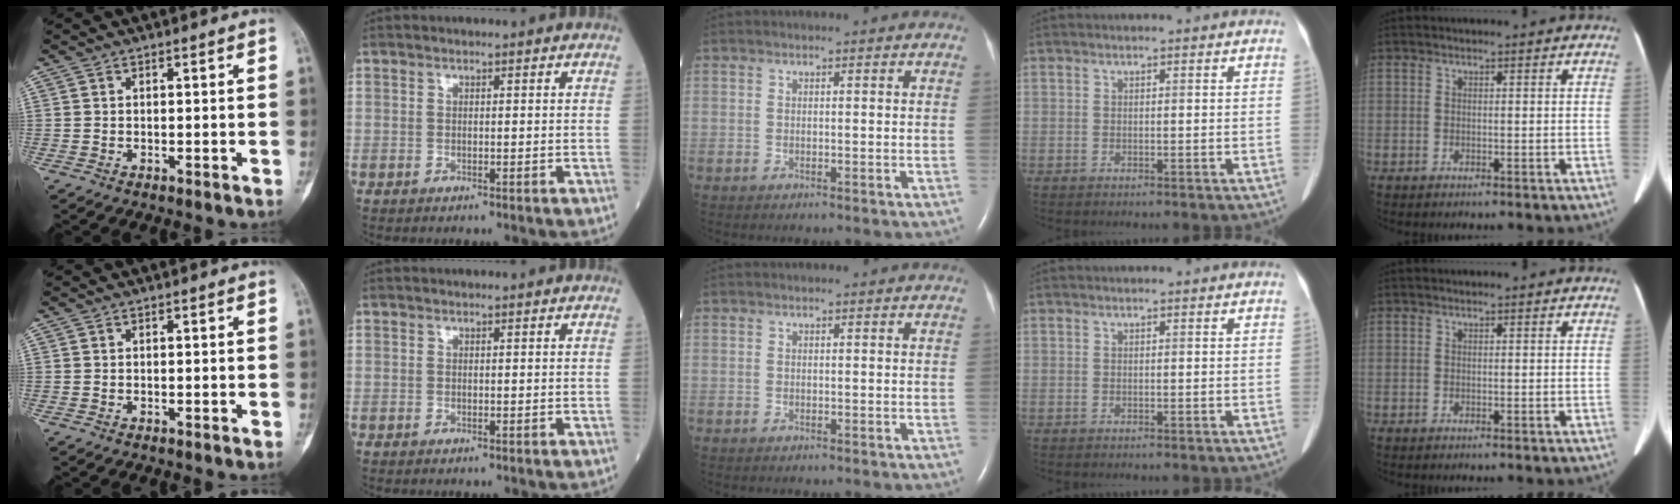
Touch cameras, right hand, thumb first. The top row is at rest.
{}